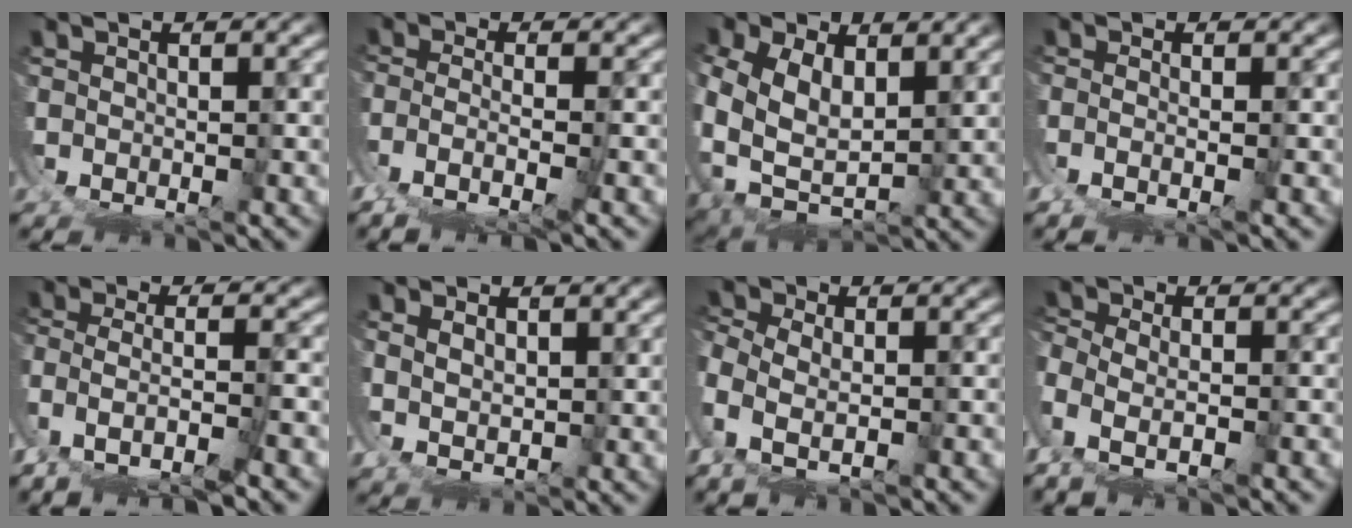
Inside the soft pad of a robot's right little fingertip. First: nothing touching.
{"total": 2.7, "force": [-1.4, 0.2, 2.3], "torque": [-0.057, -0.021, -0.011]}
{"total": 6.9, "force": [0.8, 5.9, 3.4], "torque": [-0.125, -0.042, 0.027]}
{"total": 1.9, "force": [-0.8, -0.2, 1.7], "torque": [-0.038, -0.013, -0.004]}
{"total": 3.5, "force": [-1.7, 1.3, 2.8], "torque": [-0.084, -0.029, -0.014]}
{"total": 3.2, "force": [2.8, 1.3, 0.9], "torque": [-0.025, 0.005, 0.043]}
{"total": 2.8, "force": [-0.2, 1.8, 2.1], "torque": [-0.074, -0.018, 0.006]}
{"total": 3.2, "force": [-1.1, 1.7, 2.5], "torque": [-0.077, -0.022, -0.007]}